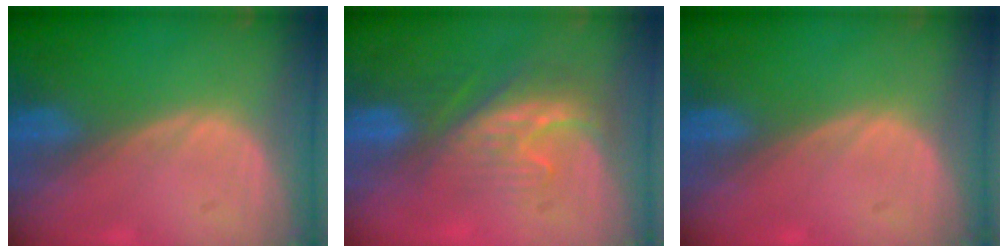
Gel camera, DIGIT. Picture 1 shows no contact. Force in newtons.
{"total": 8.6, "press": 7.3, "slide": 4.6}
{"total": 0.0}